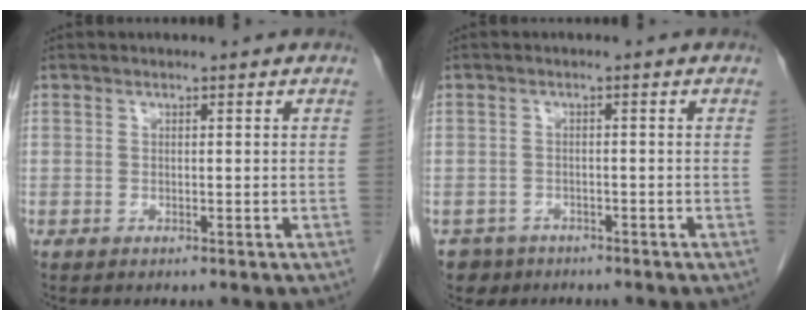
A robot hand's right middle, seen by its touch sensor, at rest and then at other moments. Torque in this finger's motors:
{"motor_torque": [-0.34, -0.50, -0.13, -0.02]}